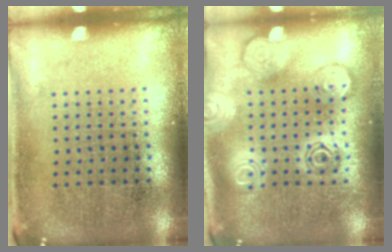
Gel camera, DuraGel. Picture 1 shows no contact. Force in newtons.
{"total": 2.7, "press": 2.7, "slide": 0.3}